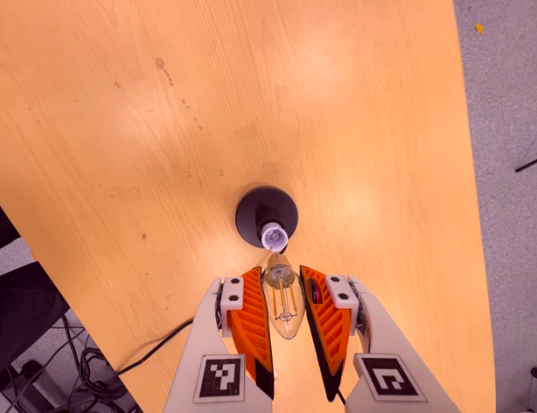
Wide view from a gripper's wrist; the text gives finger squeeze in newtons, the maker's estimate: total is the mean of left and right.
{"total": 11.0, "left": 10.5, "right": 11.4}